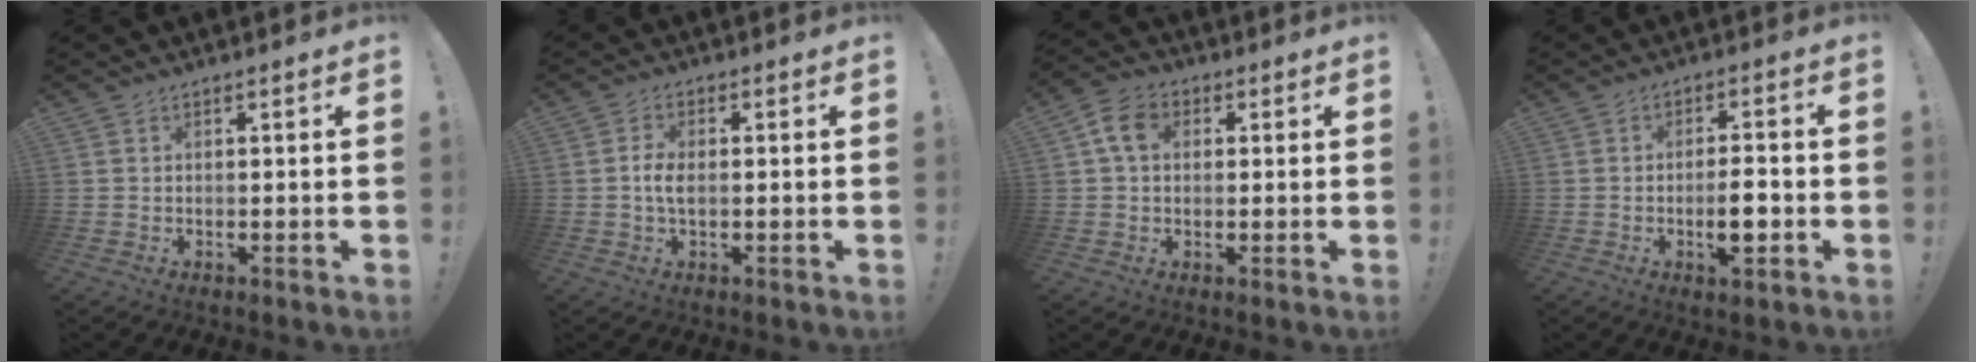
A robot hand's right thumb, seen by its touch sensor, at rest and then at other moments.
{"total": 4.5, "force": [-0.6, 2.2, 3.8], "torque": [-0.080, 0.006, -0.013]}
{"total": 7.5, "force": [1.8, 5.5, 4.8], "torque": [-0.080, 0.011, 0.038]}
{"total": 6.6, "force": [-2.1, 1.9, 5.9], "torque": [-0.105, 0.002, -0.036]}